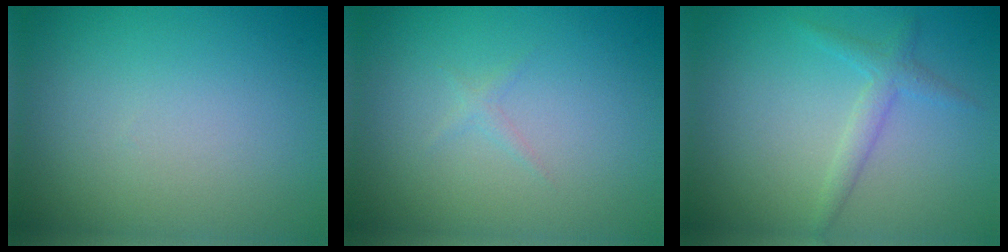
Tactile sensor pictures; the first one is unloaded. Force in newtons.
{"total": 0.6, "press": 0.6, "slide": 0.1}
{"total": 1.8, "press": 1.8, "slide": 0.0}